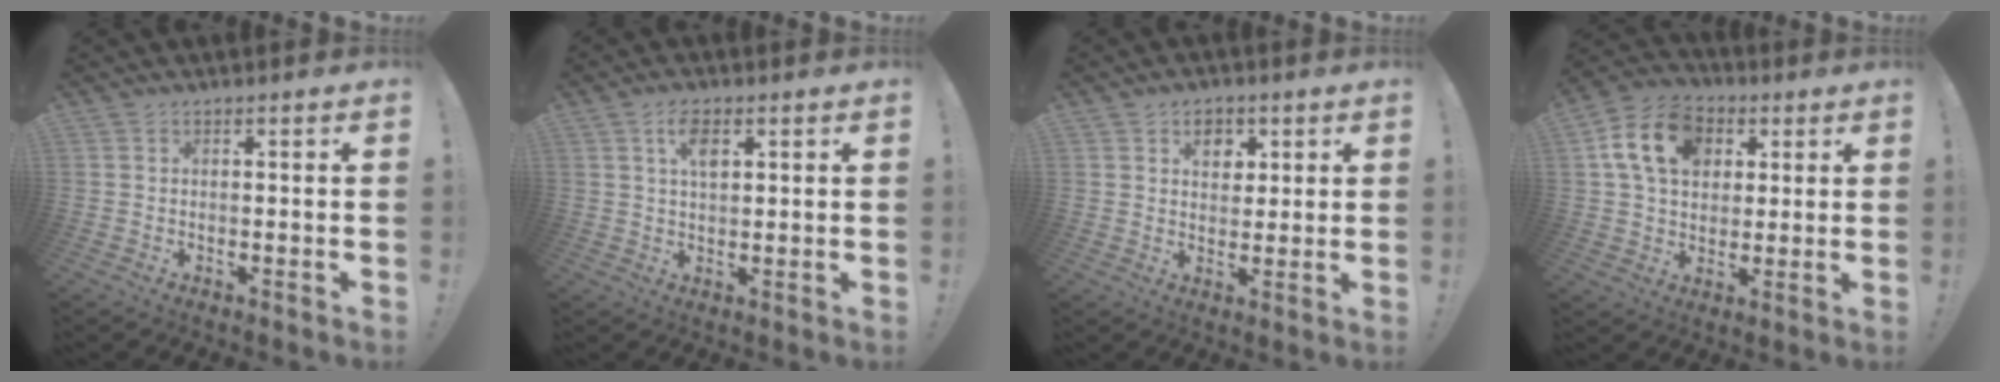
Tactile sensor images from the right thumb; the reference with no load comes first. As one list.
[{"total": 5.4, "force": [2.3, 2.6, 4.1], "torque": [-0.063, -0.006, 0.037]}, {"total": 6.1, "force": [2.9, 4.9, 2.2], "torque": [-0.016, -0.016, 0.050]}, {"total": 15.7, "force": [5.3, 11.7, 9.0], "torque": [-0.146, -0.006, 0.103]}]